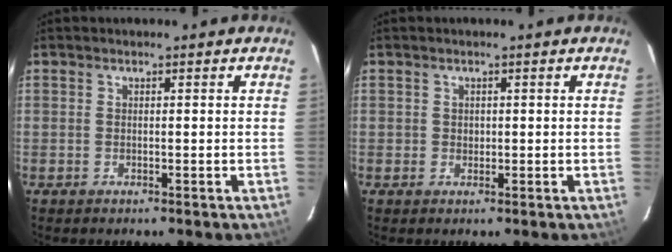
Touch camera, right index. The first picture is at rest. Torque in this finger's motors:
{"motor_torque": [0.08, 0.04, 0.03, 0.02]}